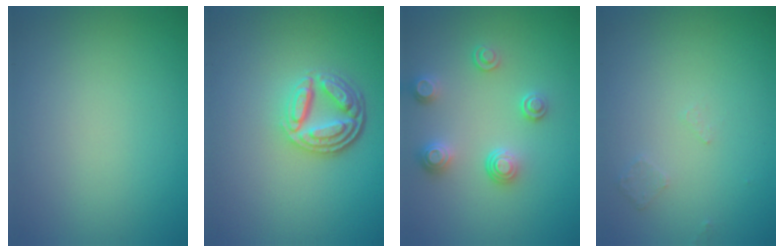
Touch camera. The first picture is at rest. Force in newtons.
{"total": 4.7, "press": 3.6, "slide": 3.1}
{"total": 2.9, "press": 2.6, "slide": 1.4}
{"total": 0.6, "press": 0.5, "slide": 0.4}